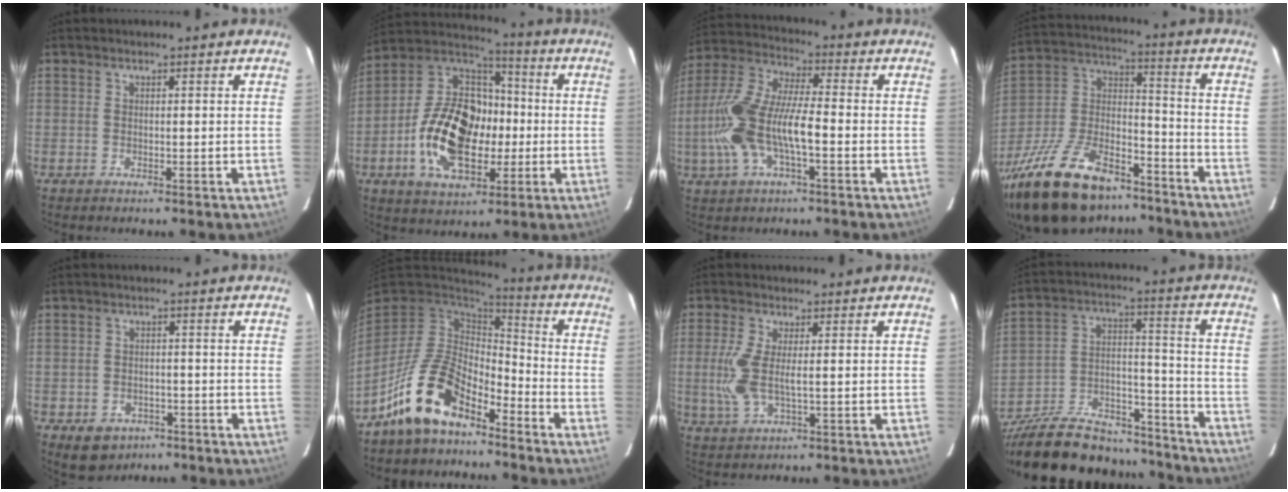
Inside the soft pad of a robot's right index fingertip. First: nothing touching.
{"total": 20.2, "force": [-3.8, 12.8, 15.1], "torque": [-0.306, 0.025, -0.061]}
{"total": 15.4, "force": [-3.6, 5.6, 13.9], "torque": [-0.296, 0.005, -0.073]}
{"total": 29.3, "force": [-20.7, 13.0, 16.2], "torque": [-0.335, 0.000, -0.329]}
{"total": 6.6, "force": [-3.8, 4.9, 2.3], "torque": [-0.053, 0.005, -0.042]}
{"total": 13.8, "force": [-8.8, 6.9, 8.0], "torque": [-0.170, 0.010, -0.162]}
{"total": 6.7, "force": [0.0, 2.2, 6.4], "torque": [-0.149, -0.003, 0.000]}
{"total": 28.6, "force": [-23.1, 11.0, 12.9], "torque": [-0.255, 0.021, -0.339]}